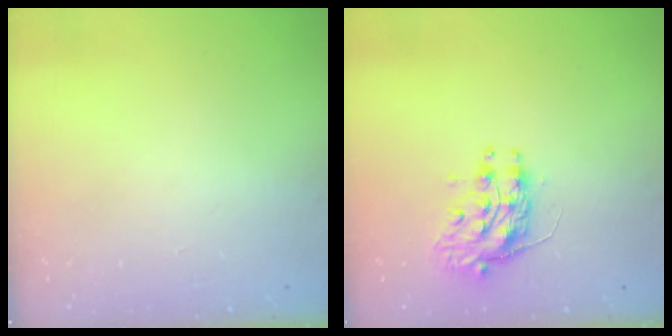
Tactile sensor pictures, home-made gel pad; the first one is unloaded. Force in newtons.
{"total": 9.6, "press": 9.6, "slide": 0.7}